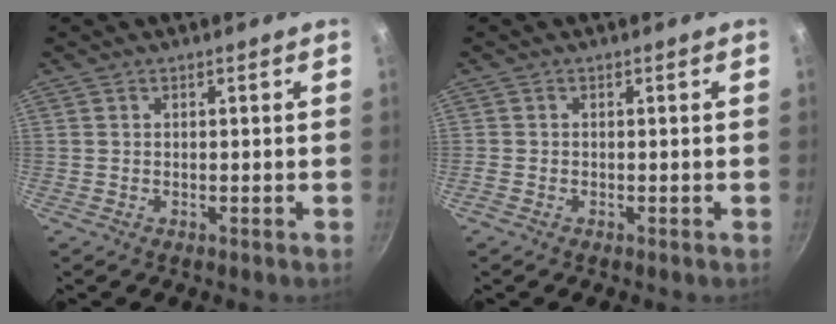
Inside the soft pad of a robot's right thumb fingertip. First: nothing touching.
{"total": 0.6, "force": [-0.5, 0.3, 0.4], "torque": [-0.012, 0.003, -0.012]}